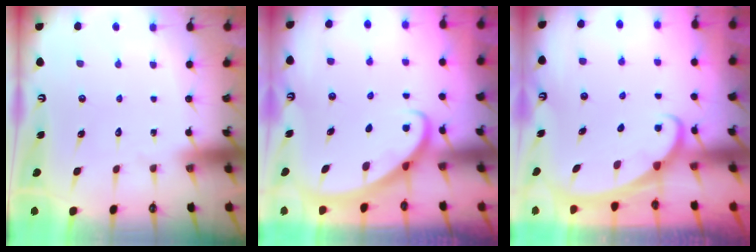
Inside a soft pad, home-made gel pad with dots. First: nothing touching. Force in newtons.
{"total": 2.8, "press": 2.8, "slide": 0.2}
{"total": 1.8, "press": 1.7, "slide": 0.1}